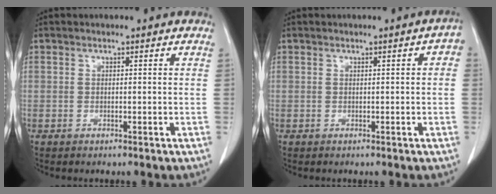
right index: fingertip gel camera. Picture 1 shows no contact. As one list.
[{"total": 2.0, "force": [0.3, 0.5, 1.9], "torque": [-0.018, 0.008, 0.004]}]